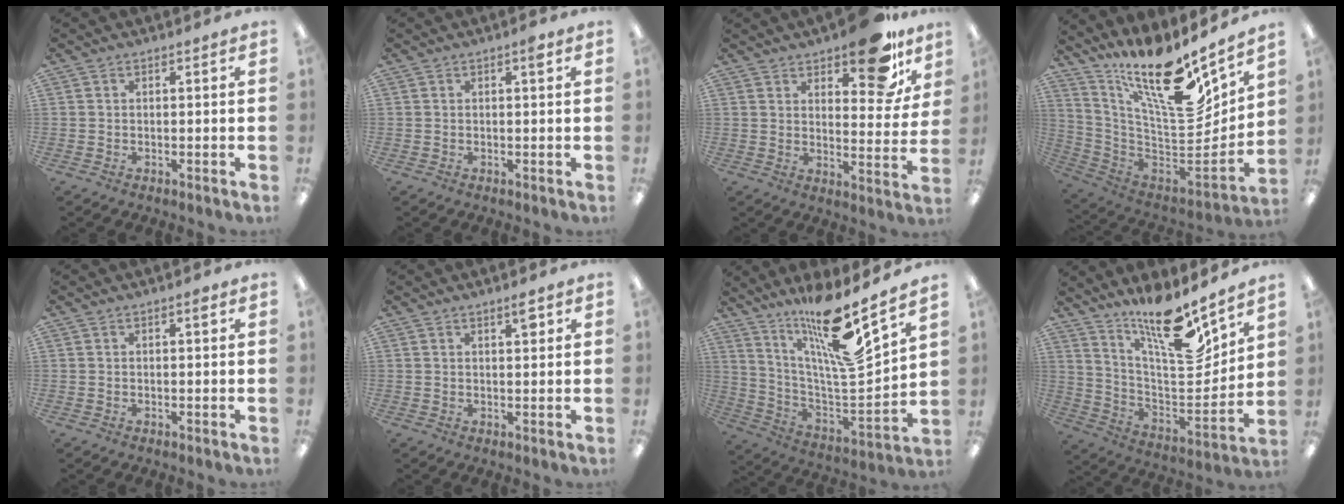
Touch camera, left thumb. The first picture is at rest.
{"total": 2.0, "force": [0.9, 0.4, 1.7], "torque": [-0.020, -0.003, 0.011]}
{"total": 14.3, "force": [10.2, 5.9, 8.2], "torque": [-0.099, -0.062, 0.172]}
{"total": 19.6, "force": [13.4, 5.6, 13.1], "torque": [-0.212, -0.116, 0.223]}
{"total": 1.4, "force": [0.8, 0.3, 1.0], "torque": [-0.014, -0.002, 0.011]}
{"total": 3.0, "force": [2.1, 0.8, 2.1], "torque": [-0.029, -0.004, 0.032]}
{"total": 18.4, "force": [14.1, 2.2, 11.6], "torque": [-0.210, -0.110, 0.229]}
{"total": 17.6, "force": [14.2, 3.9, 9.6], "torque": [-0.173, -0.113, 0.243]}